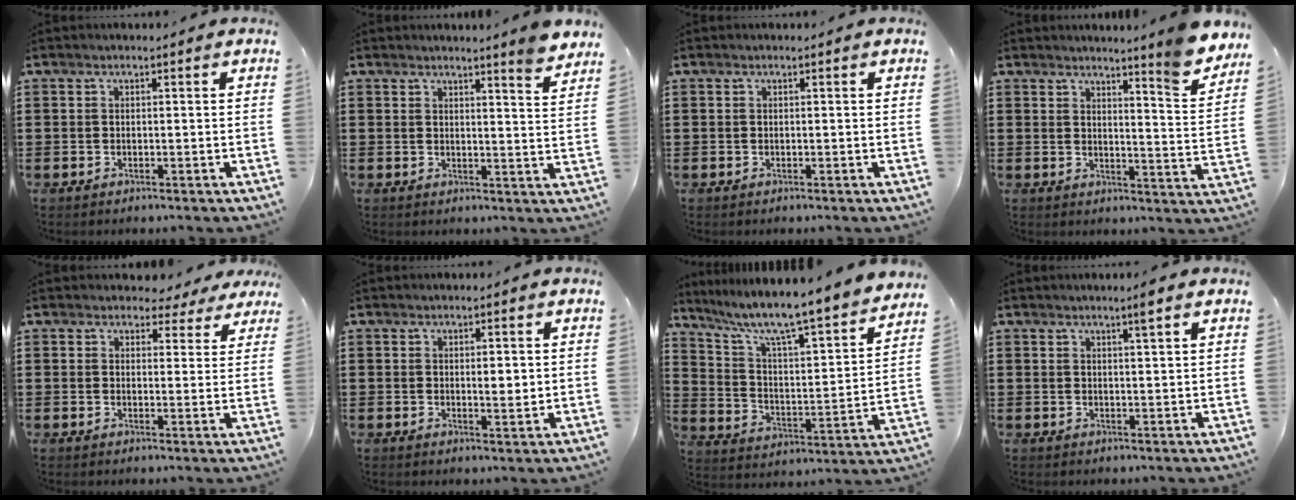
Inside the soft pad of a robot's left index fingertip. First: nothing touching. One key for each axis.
{"total": 4.0, "fx": 3.6, "fy": -1.0, "fz": 1.3, "tx": -0.030, "ty": -0.022, "tz": 0.061}
{"total": 0.0}
{"total": 5.9, "fx": 5.4, "fy": -0.9, "fz": 2.2, "tx": -0.040, "ty": -0.046, "tz": 0.089}
{"total": 3.2, "fx": 2.7, "fy": 1.6, "fz": 0.6, "tx": -0.017, "ty": -0.002, "tz": 0.047}
{"total": 2.7, "fx": 0.5, "fy": 0.7, "fz": 2.6, "tx": -0.042, "ty": 0.000, "tz": 0.005}
{"total": 7.4, "fx": 6.1, "fy": 0.2, "fz": 4.1, "tx": -0.107, "ty": -0.056, "tz": 0.095}
{"total": 2.7, "fx": 2.0, "fy": -0.3, "fz": 1.8, "tx": -0.028, "ty": -0.006, "tz": 0.033}